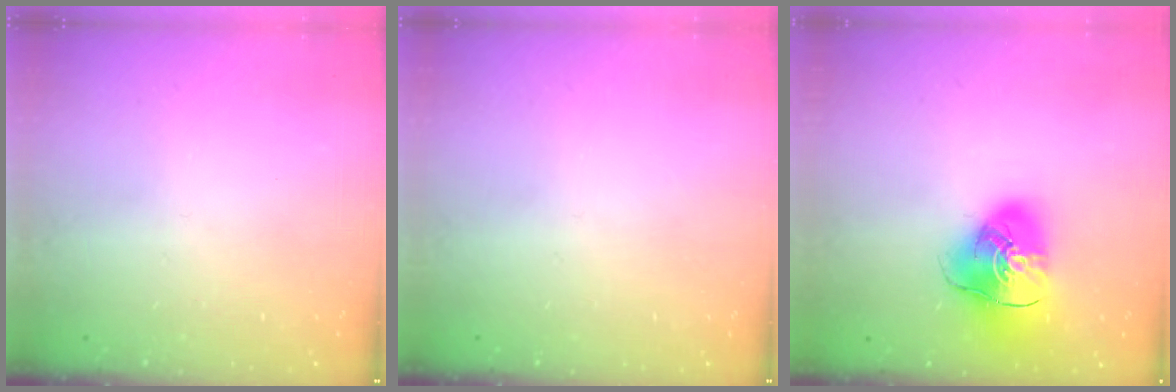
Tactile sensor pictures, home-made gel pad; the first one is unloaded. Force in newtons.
{"total": 0.0}
{"total": 13.8, "press": 13.6, "slide": 2.0}